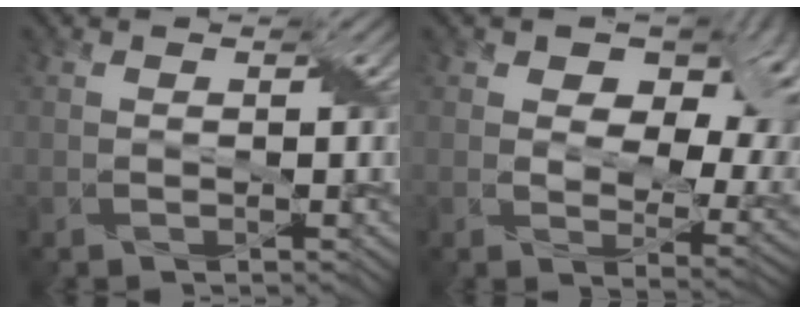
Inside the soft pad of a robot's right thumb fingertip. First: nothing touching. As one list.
[{"total": 14.6, "force": [5.5, 8.6, 10.5], "torque": [-0.155, 0.013, 0.088]}]